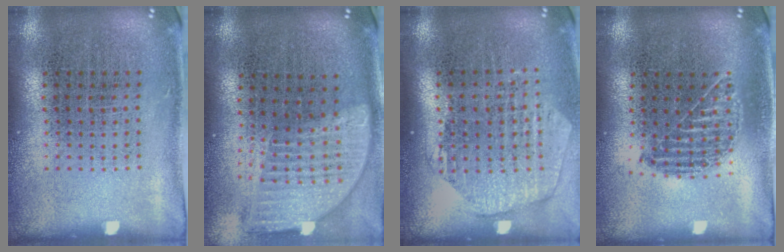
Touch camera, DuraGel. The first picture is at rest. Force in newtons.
{"total": 2.0, "press": 1.6, "slide": 1.2}
{"total": 1.6, "press": 1.4, "slide": 0.7}
{"total": 1.0, "press": 0.9, "slide": 0.2}